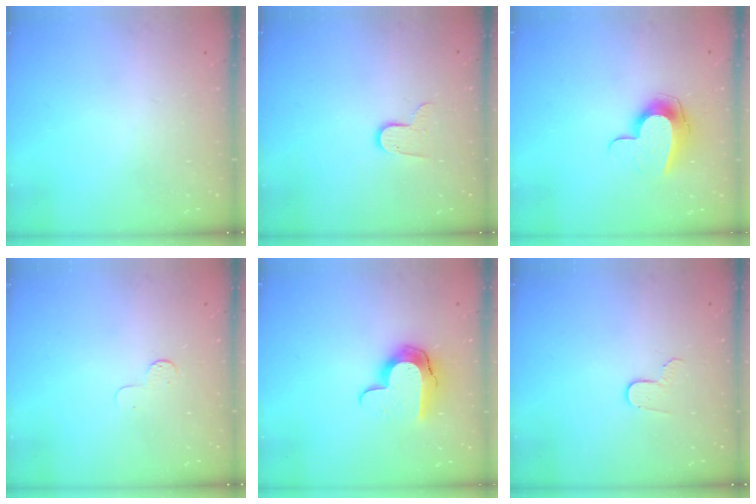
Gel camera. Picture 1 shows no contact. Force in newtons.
{"total": 7.2, "press": 7.2, "slide": 0.3}
{"total": 9.9, "press": 9.9, "slide": 0.4}
{"total": 4.1, "press": 4.0, "slide": 0.4}
{"total": 10.8, "press": 10.7, "slide": 0.7}
{"total": 4.5, "press": 4.5, "slide": 0.3}